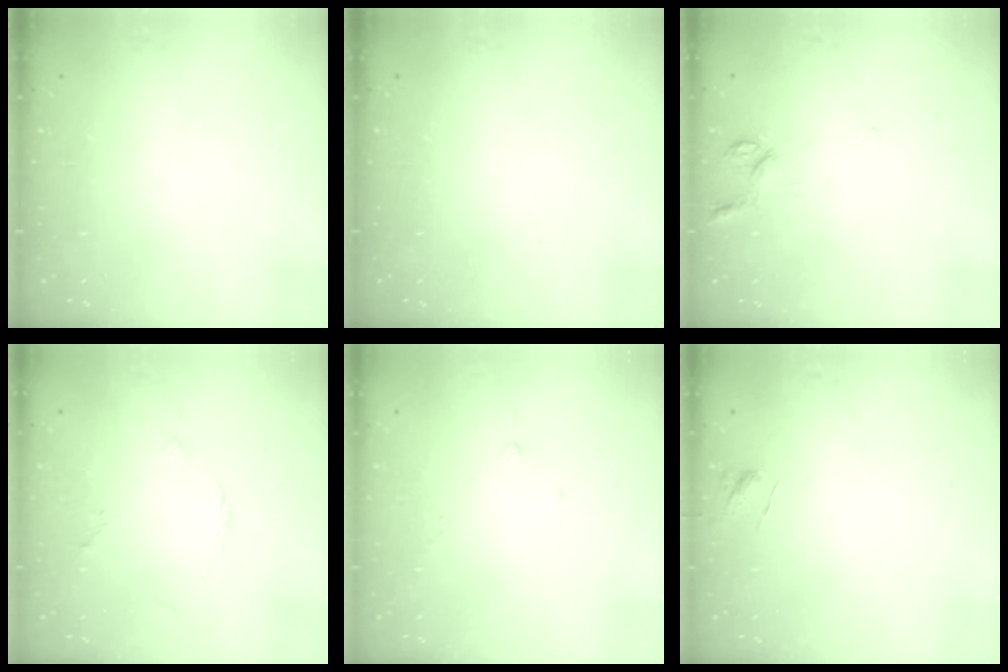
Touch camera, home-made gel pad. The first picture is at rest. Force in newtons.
{"total": 0.0}
{"total": 4.5, "press": 4.5, "slide": 0.5}
{"total": 2.1, "press": 2.0, "slide": 0.6}
{"total": 1.9, "press": 1.8, "slide": 0.6}
{"total": 4.7, "press": 4.7, "slide": 0.5}